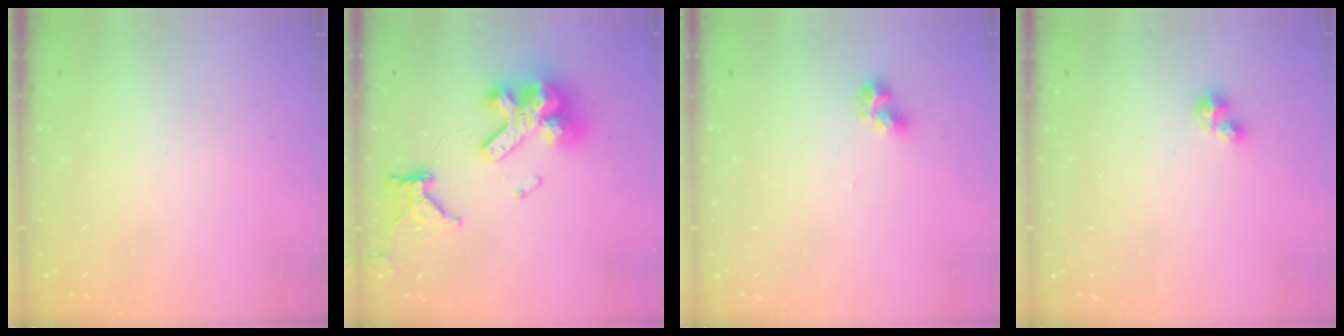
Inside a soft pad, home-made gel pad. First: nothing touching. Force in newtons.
{"total": 16.7, "press": 16.6, "slide": 1.9}
{"total": 6.8, "press": 6.8, "slide": 0.6}
{"total": 3.2, "press": 3.2, "slide": 0.4}